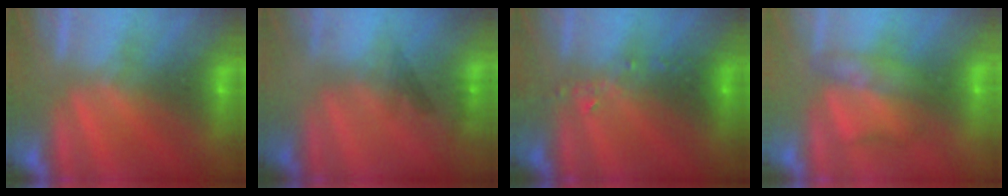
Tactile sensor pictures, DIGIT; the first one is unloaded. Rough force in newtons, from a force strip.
{"total": 2.3}
{"total": 2.4}
{"total": 2.3}